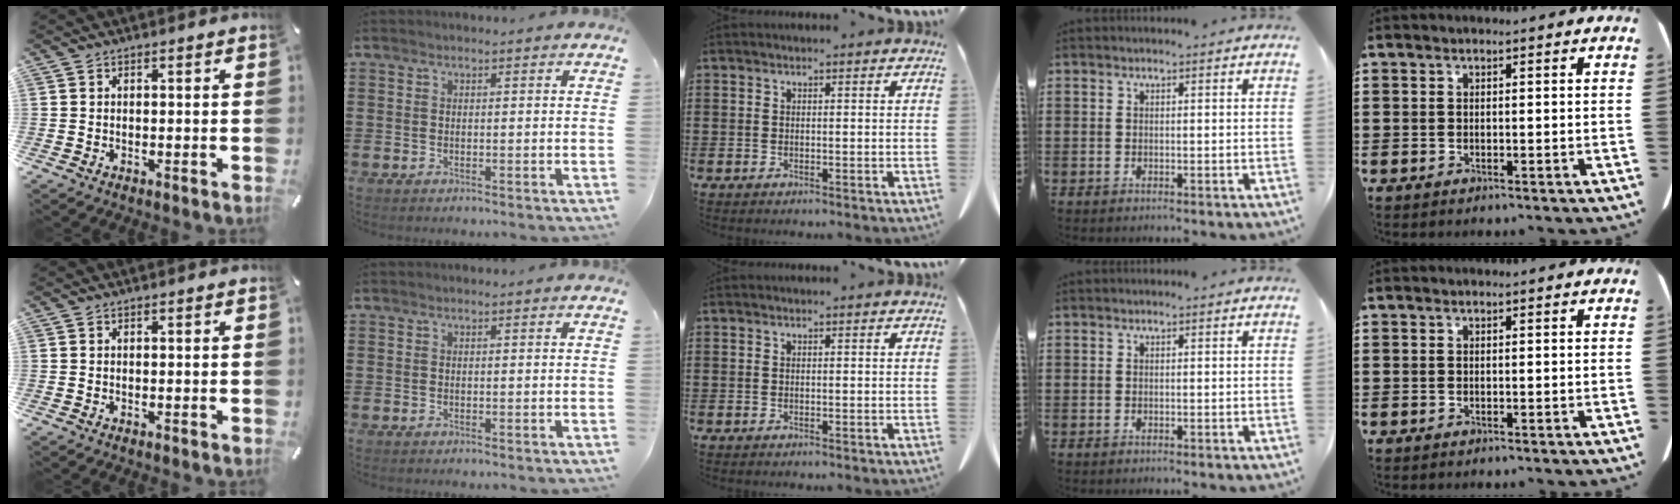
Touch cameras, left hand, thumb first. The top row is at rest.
{}